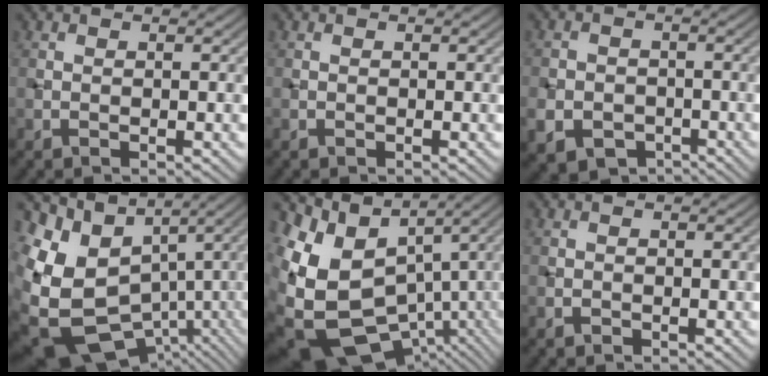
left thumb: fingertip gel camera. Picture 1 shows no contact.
{"total": 0.0}
{"total": 6.0, "force": [-2.7, 5.0, 2.0], "torque": [-0.046, -0.017, -0.057]}
{"total": 17.0, "force": [-4.7, 12.5, 10.5], "torque": [-0.254, -0.014, -0.049]}
{"total": 16.2, "force": [-3.3, 11.2, 11.2], "torque": [-0.255, -0.022, -0.029]}
{"total": 0.5, "force": [-0.3, 0.4, 0.1], "torque": [-0.001, -0.001, -0.006]}